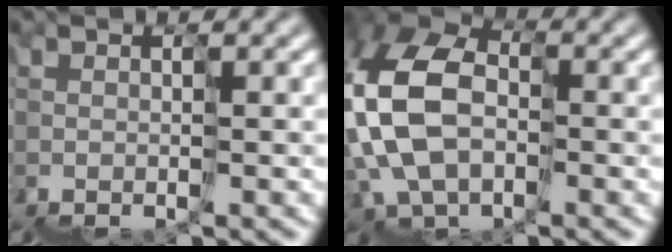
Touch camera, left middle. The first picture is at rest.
{"total": 8.1, "force": [1.7, 6.0, 5.3], "torque": [-0.140, 0.044, 0.002]}